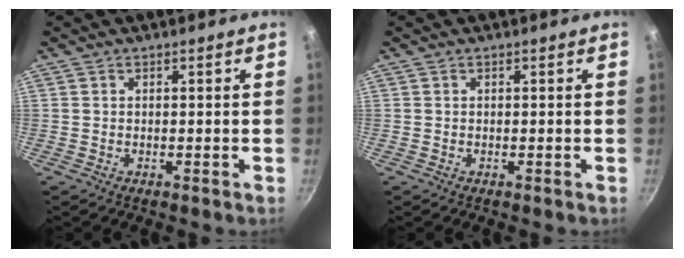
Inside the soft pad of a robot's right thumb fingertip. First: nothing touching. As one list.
[{"total": 0.0}]